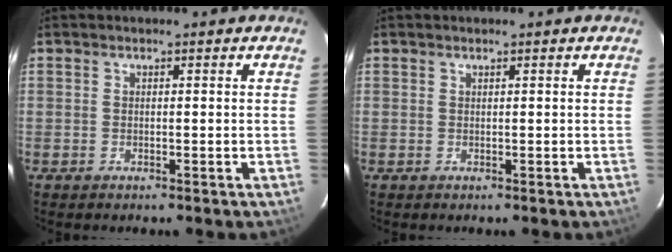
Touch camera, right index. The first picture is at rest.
{"total": 0.0}